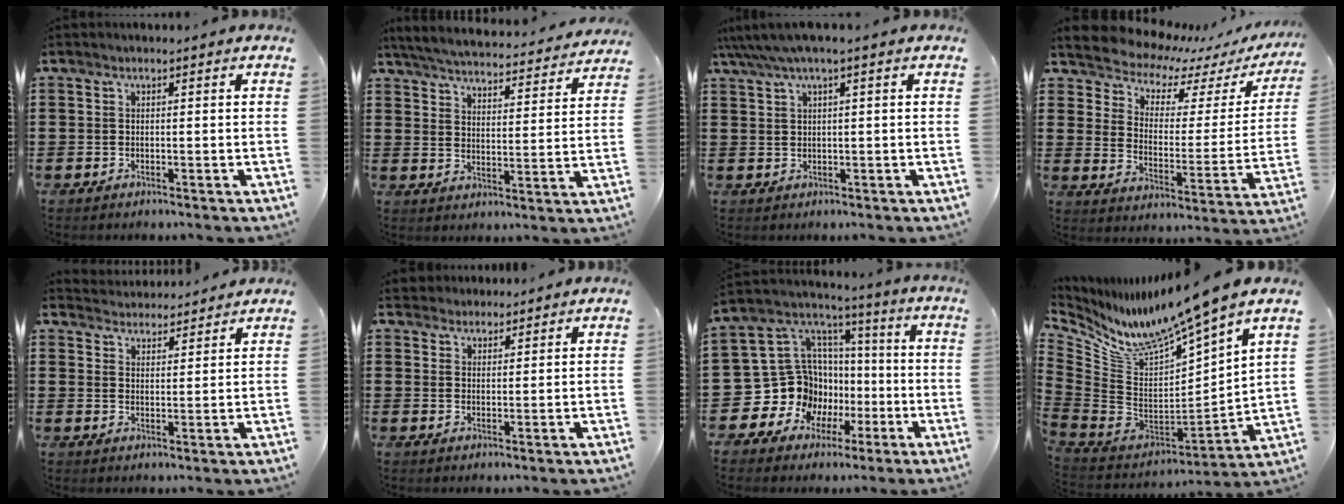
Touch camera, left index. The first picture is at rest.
{"total": 4.8, "force": [4.7, -0.2, 0.8], "torque": [-0.040, -0.037, 0.077]}
{"total": 2.2, "force": [0.8, 0.0, 2.1], "torque": [-0.047, -0.004, 0.010]}
{"total": 5.6, "force": [5.3, 1.5, 0.6], "torque": [-0.049, -0.046, 0.089]}
{"total": 3.4, "force": [3.3, 0.3, -0.6], "torque": [-0.001, -0.013, 0.062]}
{"total": 2.5, "force": [2.2, 1.1, -0.3], "torque": [-0.002, 0.007, 0.043]}
{"total": 13.3, "force": [-2.7, 12.4, 3.7], "torque": [-0.130, -0.021, -0.022]}
{"total": 9.5, "force": [8.6, -0.6, 4.0], "torque": [-0.112, -0.083, 0.138]}